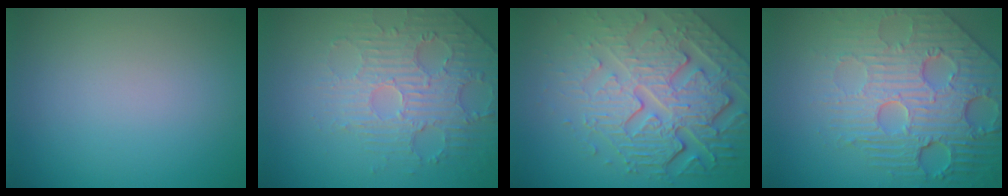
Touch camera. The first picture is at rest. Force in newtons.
{"total": 4.6, "press": 3.6, "slide": 3.0}
{"total": 8.4, "press": 5.8, "slide": 6.0}
{"total": 8.4, "press": 5.9, "slide": 5.9}